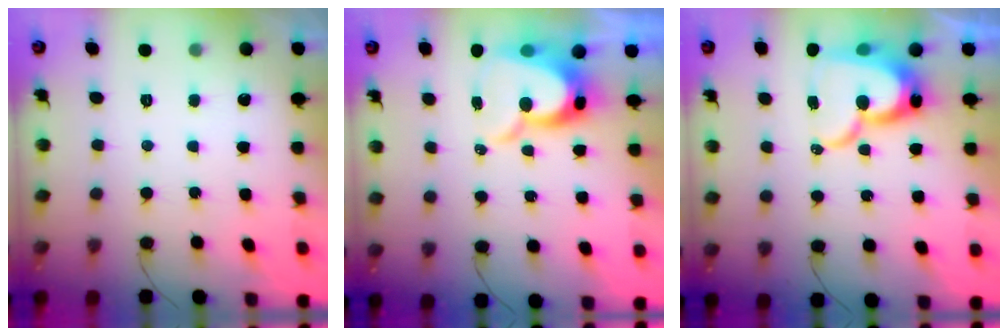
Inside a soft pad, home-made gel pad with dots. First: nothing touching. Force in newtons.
{"total": 13.0, "press": 13.0, "slide": 1.1}
{"total": 17.2, "press": 17.2, "slide": 1.8}